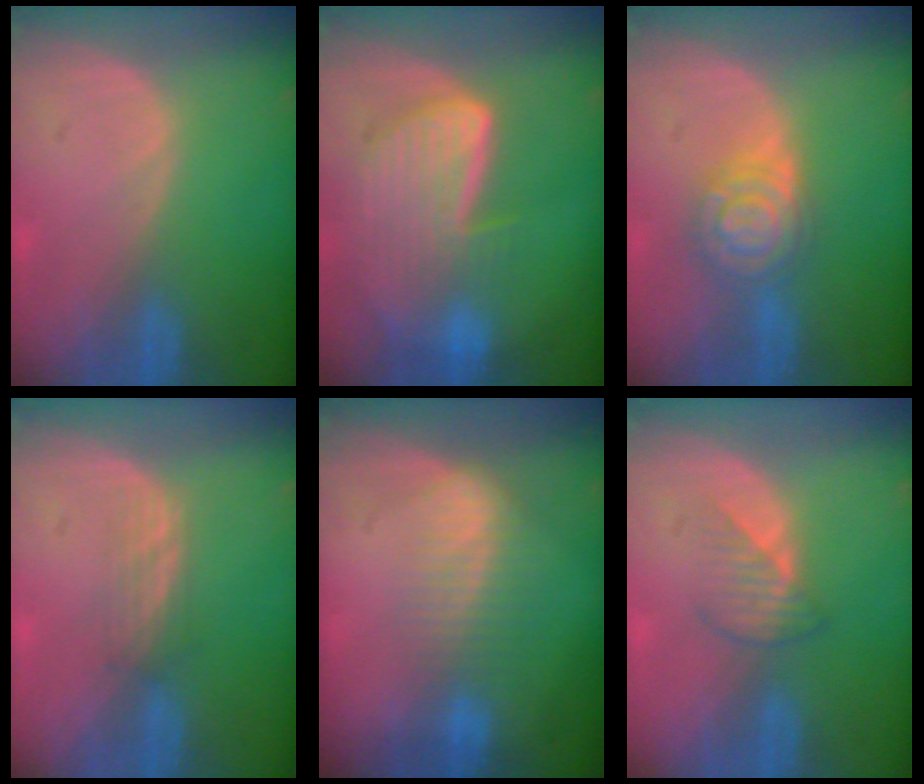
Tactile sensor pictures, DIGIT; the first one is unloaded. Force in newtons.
{"total": 9.3, "press": 8.1, "slide": 4.6}
{"total": 6.7, "press": 6.6, "slide": 0.4}
{"total": 2.2, "press": 2.2, "slide": 0.4}
{"total": 7.2, "press": 6.1, "slide": 3.8}
{"total": 3.2, "press": 3.1, "slide": 1.0}